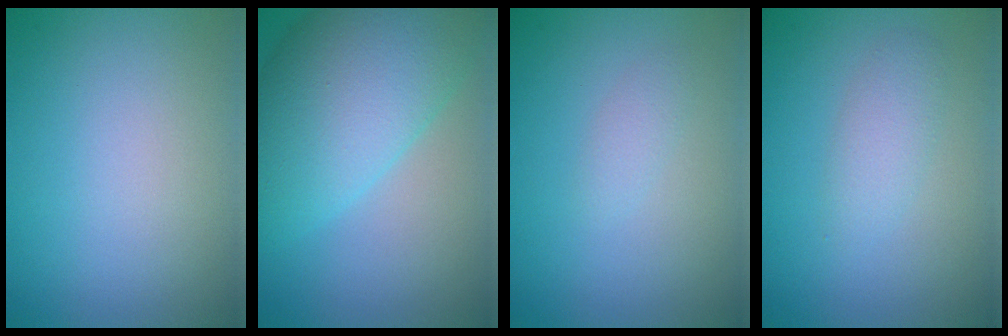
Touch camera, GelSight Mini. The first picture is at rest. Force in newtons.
{"total": 10.1, "press": 10.1, "slide": 0.3}
{"total": 1.1, "press": 1.1, "slide": 0.1}
{"total": 1.9, "press": 1.9, "slide": 0.0}